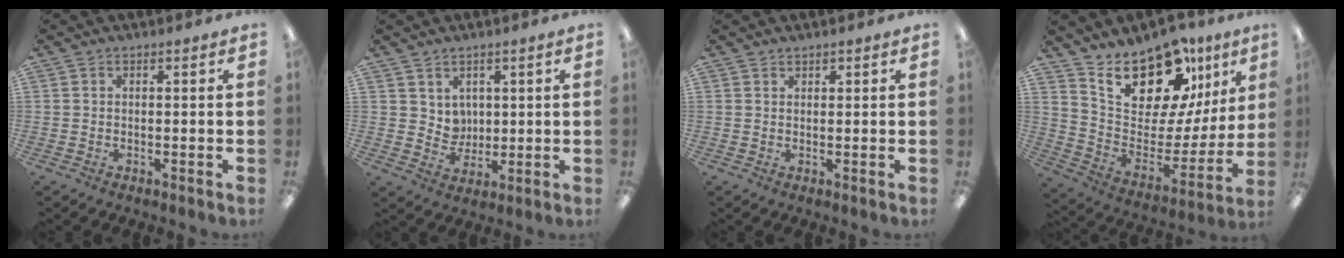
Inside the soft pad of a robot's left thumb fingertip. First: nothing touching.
{"total": 4.6, "force": [3.0, 3.5, 0.0], "torque": [-0.001, -0.018, 0.055]}
{"total": 1.0, "force": [0.9, 0.3, 0.0], "torque": [0.001, -0.001, 0.018]}
{"total": 21.1, "force": [16.9, 9.0, 8.8], "torque": [-0.144, -0.122, 0.298]}